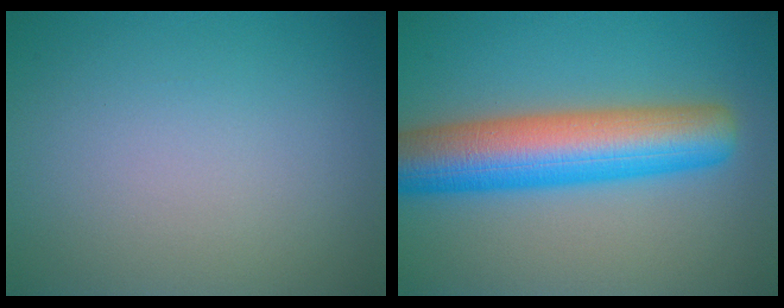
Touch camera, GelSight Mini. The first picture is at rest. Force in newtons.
{"total": 9.8, "press": 9.8, "slide": 0.2}